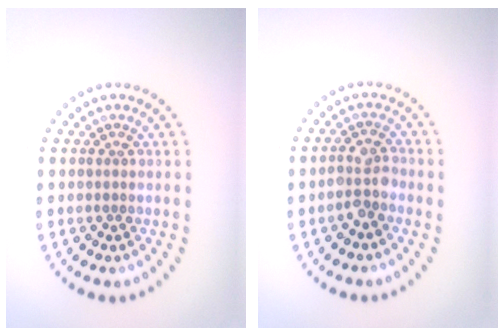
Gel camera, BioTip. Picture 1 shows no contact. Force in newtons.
{"total": 2.5, "press": 2.2, "slide": 1.1}